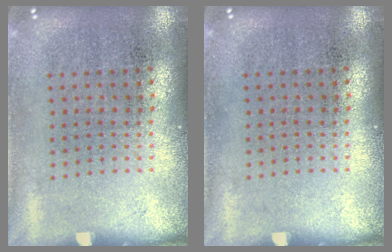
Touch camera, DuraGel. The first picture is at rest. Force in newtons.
{"total": 0.0}